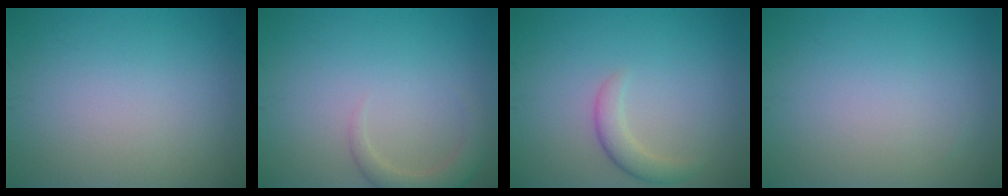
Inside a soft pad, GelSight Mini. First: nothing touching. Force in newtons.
{"total": 2.4, "press": 2.4, "slide": 0.3}
{"total": 2.2, "press": 2.2, "slide": 0.2}
{"total": 0.0}